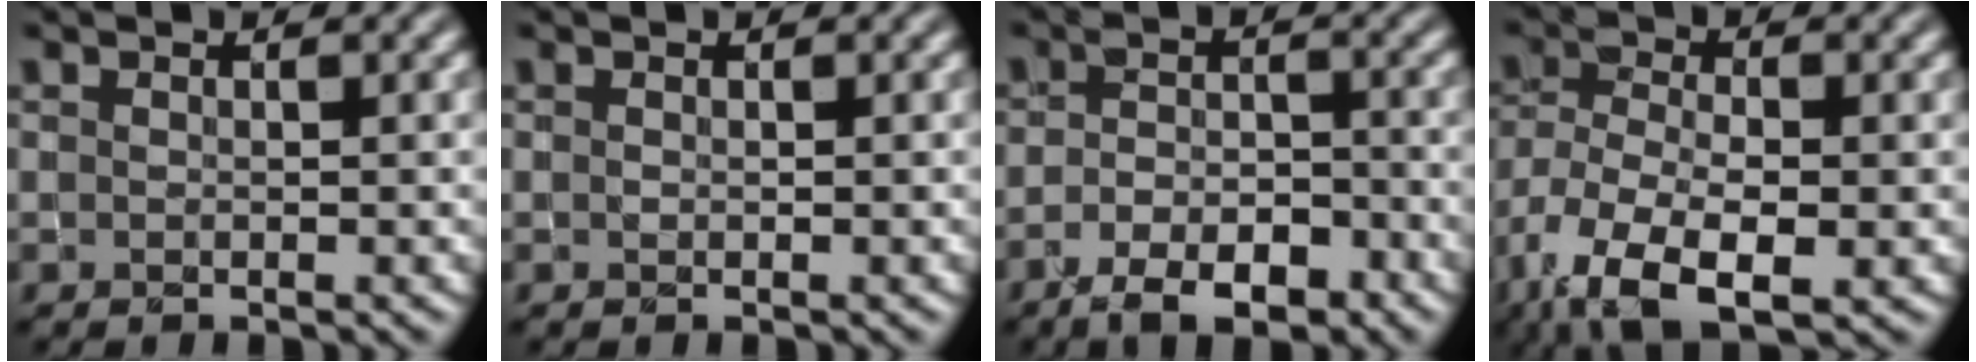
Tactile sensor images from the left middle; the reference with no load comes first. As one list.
[{"total": 0.0}, {"total": 5.2, "force": [-3.5, 2.2, 3.2], "torque": [-0.047, 0.000, -0.063]}, {"total": 9.4, "force": [-4.9, 4.2, 6.9], "torque": [-0.147, -0.017, -0.093]}]